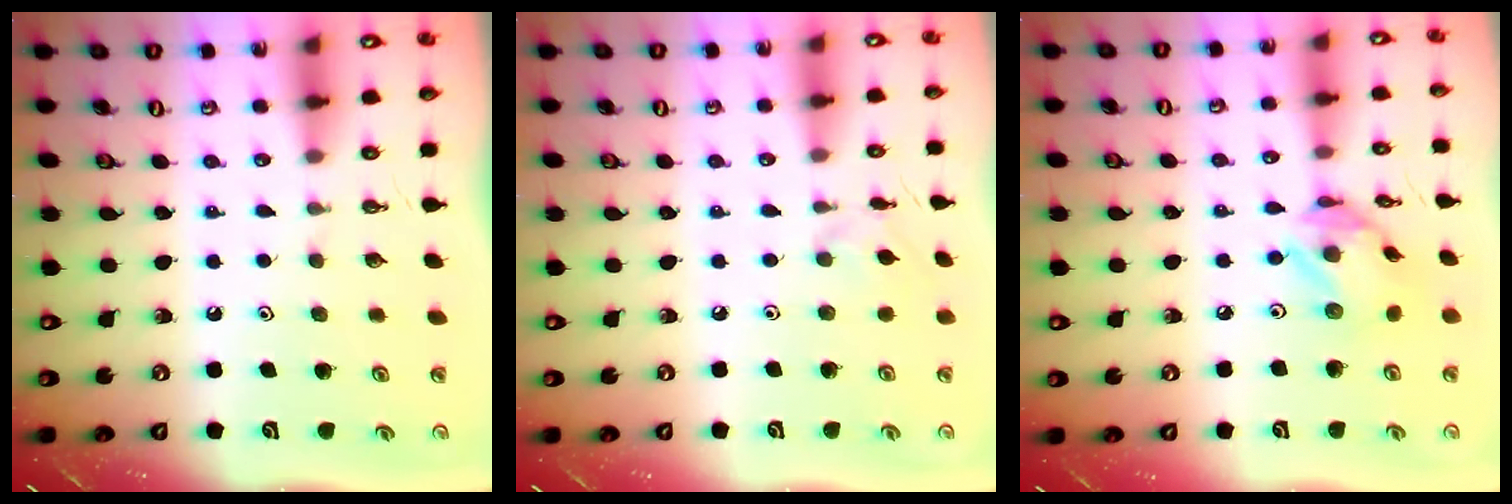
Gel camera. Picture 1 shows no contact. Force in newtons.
{"total": 1.8, "press": 1.8, "slide": 0.4}
{"total": 11.3, "press": 11.2, "slide": 1.0}